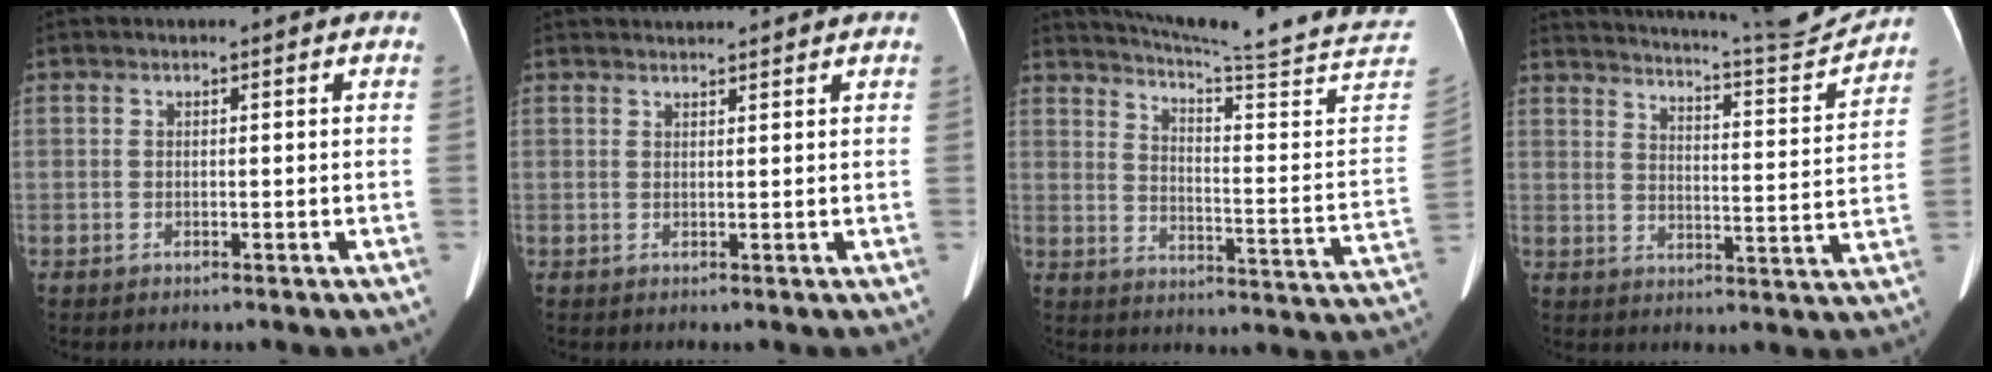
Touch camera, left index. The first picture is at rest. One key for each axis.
{"total": 5.1, "fx": 4.9, "fy": 0.2, "fz": 1.2, "tx": -0.015, "ty": 0.032, "tz": 0.062}
{"total": 27.1, "fx": 24.7, "fy": -2.3, "fz": 11.0, "tx": -0.173, "ty": -0.132, "tz": 0.304}
{"total": 16.2, "fx": 15.6, "fy": -0.6, "fz": 4.4, "tx": -0.080, "ty": -0.049, "tz": 0.208}